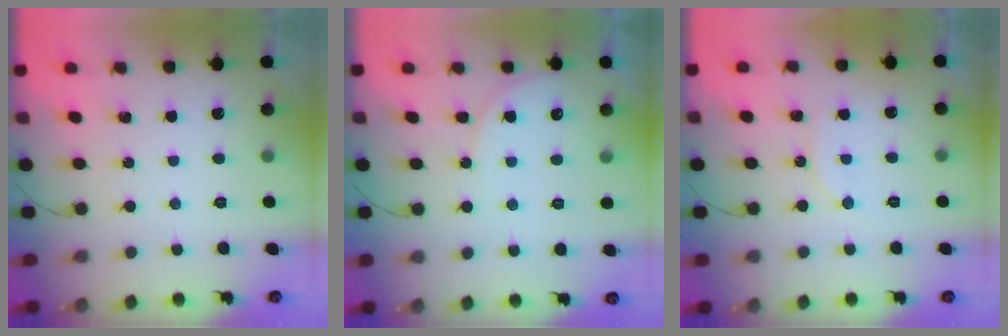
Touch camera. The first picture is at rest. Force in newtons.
{"total": 6.7, "press": 6.7, "slide": 0.5}
{"total": 6.1, "press": 6.1, "slide": 0.8}